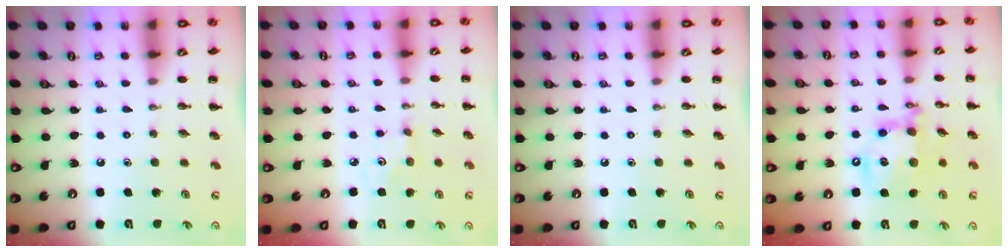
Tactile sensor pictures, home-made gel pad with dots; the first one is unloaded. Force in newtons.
{"total": 2.7, "press": 2.6, "slide": 0.6}
{"total": 0.0}
{"total": 14.1, "press": 13.8, "slide": 3.0}